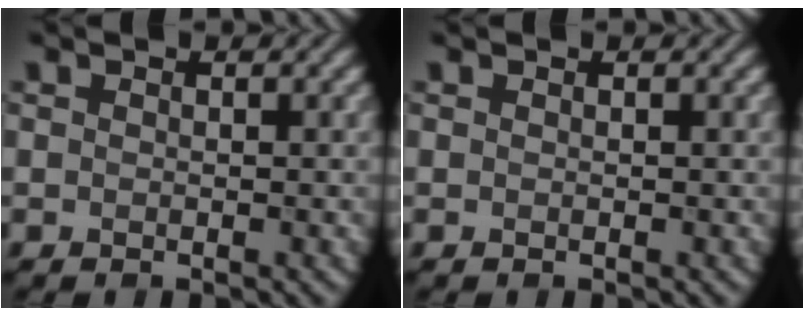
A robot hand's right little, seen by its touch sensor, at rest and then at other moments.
{"total": 0.0}